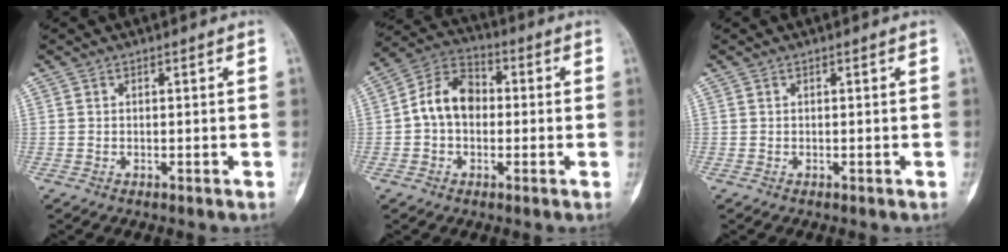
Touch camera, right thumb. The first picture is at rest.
{"total": 9.9, "force": [-0.1, 7.3, 6.7], "torque": [-0.107, 0.032, -0.015]}
{"total": 0.0}